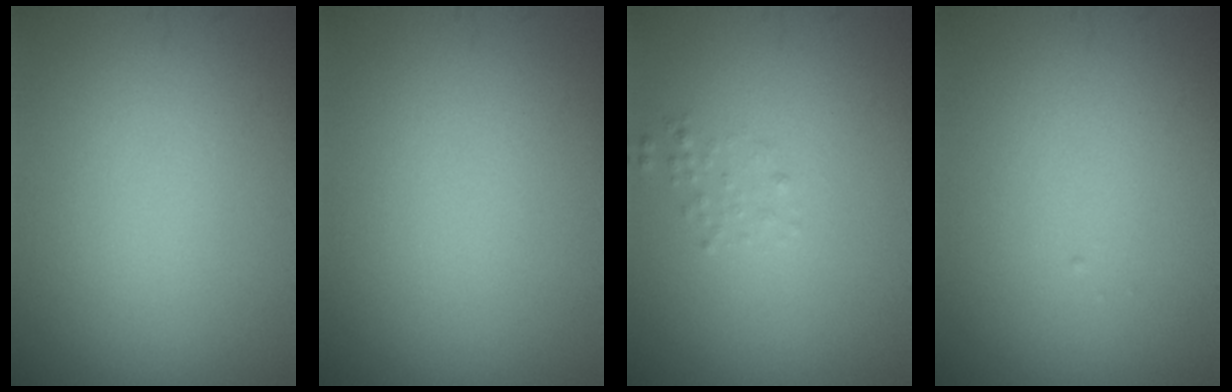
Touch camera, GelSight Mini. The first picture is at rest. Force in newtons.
{"total": 0.0}
{"total": 0.8, "press": 0.8, "slide": 0.1}
{"total": 0.0}